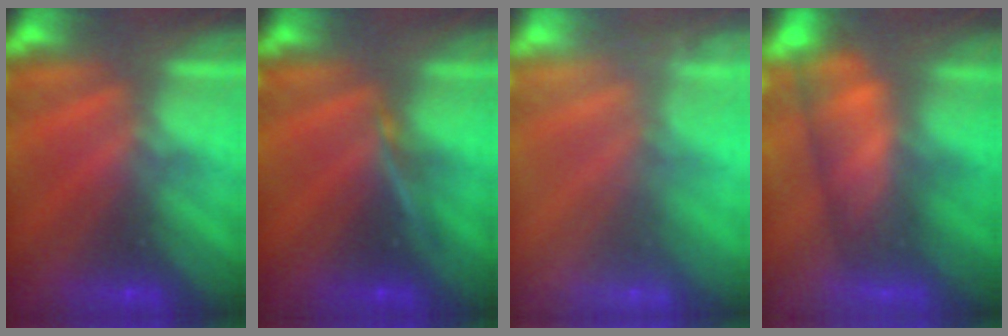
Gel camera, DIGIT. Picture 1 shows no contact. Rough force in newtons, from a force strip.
{"total": 2.1}
{"total": 2.4}
{"total": 4.4}